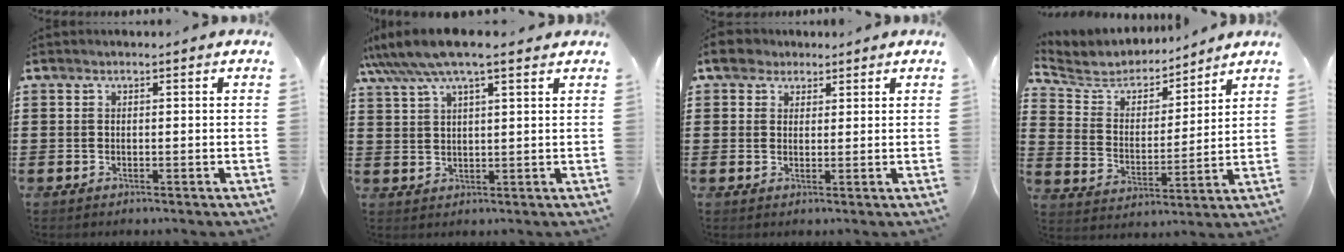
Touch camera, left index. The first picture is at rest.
{"total": 7.3, "force": [5.6, 1.2, 4.6], "torque": [-0.102, -0.009, 0.100]}
{"total": 4.0, "force": [2.7, 2.6, 1.3], "torque": [-0.033, 0.011, 0.049]}
{"total": 5.8, "force": [5.4, 1.9, 0.8], "torque": [-0.051, -0.034, 0.089]}